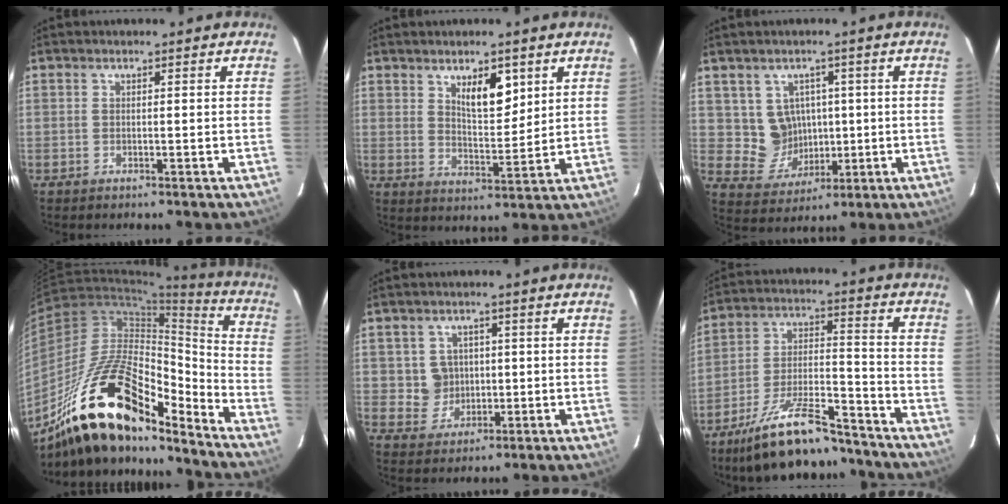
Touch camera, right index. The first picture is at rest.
{"total": 6.5, "force": [3.4, 2.3, 5.0], "torque": [-0.084, -0.005, 0.062]}
{"total": 6.7, "force": [1.4, 6.3, 1.9], "torque": [-0.033, 0.016, 0.043]}
{"total": 20.9, "force": [-15.0, 6.4, 13.1], "torque": [-0.232, 0.021, -0.261]}
{"total": 4.7, "force": [0.6, 4.6, 0.8], "torque": [-0.007, 0.012, 0.017]}
{"total": 14.7, "force": [-11.8, 3.0, 8.3], "torque": [-0.154, -0.001, -0.209]}